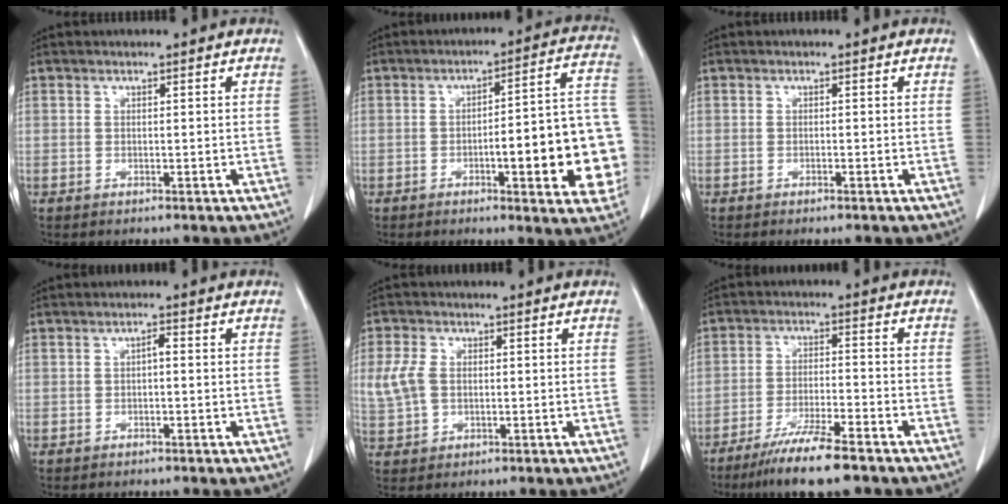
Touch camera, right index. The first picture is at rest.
{"total": 16.3, "force": [-3.5, 2.8, 15.7], "torque": [-0.142, 0.033, -0.038]}
{"total": 0.7, "force": [-0.6, 0.0, 0.4], "torque": [-0.013, -0.002, -0.008]}
{"total": 1.1, "force": [-0.1, 0.3, 1.1], "torque": [-0.017, 0.004, -0.001]}
{"total": 4.8, "force": [0.3, 3.3, 3.5], "torque": [-0.097, 0.007, 0.009]}
{"total": 9.7, "force": [-7.3, 0.6, 6.3], "torque": [-0.108, -0.025, -0.125]}